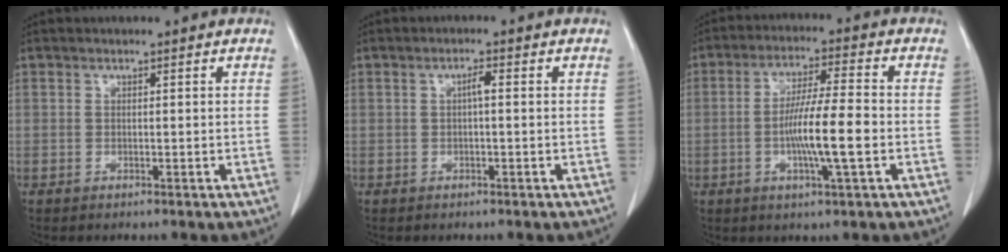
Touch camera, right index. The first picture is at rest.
{"total": 1.5, "force": [0.1, 0.2, 1.5], "torque": [-0.027, 0.004, 0.001]}
{"total": 9.3, "force": [-1.8, 0.2, 9.1], "torque": [-0.164, -0.002, -0.036]}